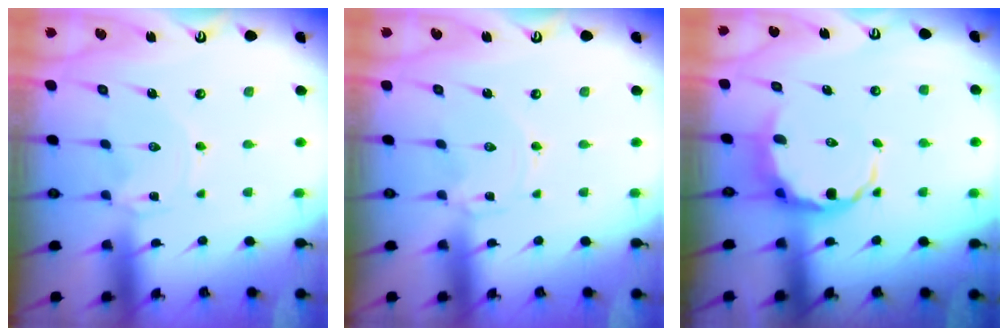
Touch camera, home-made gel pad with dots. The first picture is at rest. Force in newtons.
{"total": 0.0}
{"total": 10.1, "press": 9.8, "slide": 2.5}